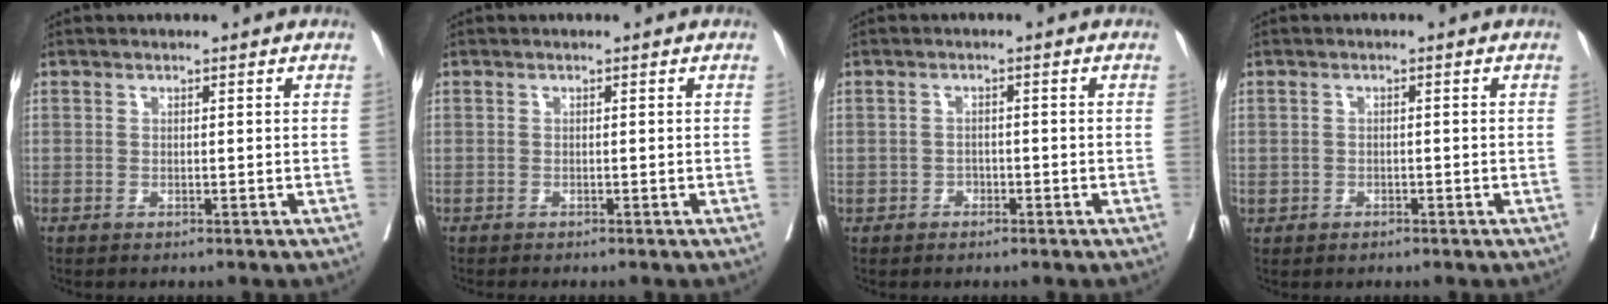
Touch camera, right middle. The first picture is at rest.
{"total": 0.8, "force": [-0.8, -0.1, 0.3], "torque": [0.002, 0.003, -0.013]}
{"total": 1.4, "force": [-0.8, 1.2, 0.2], "torque": [-0.003, 0.006, -0.013]}
{"total": 1.2, "force": [-0.4, 1.0, 0.3], "torque": [-0.006, 0.005, -0.003]}